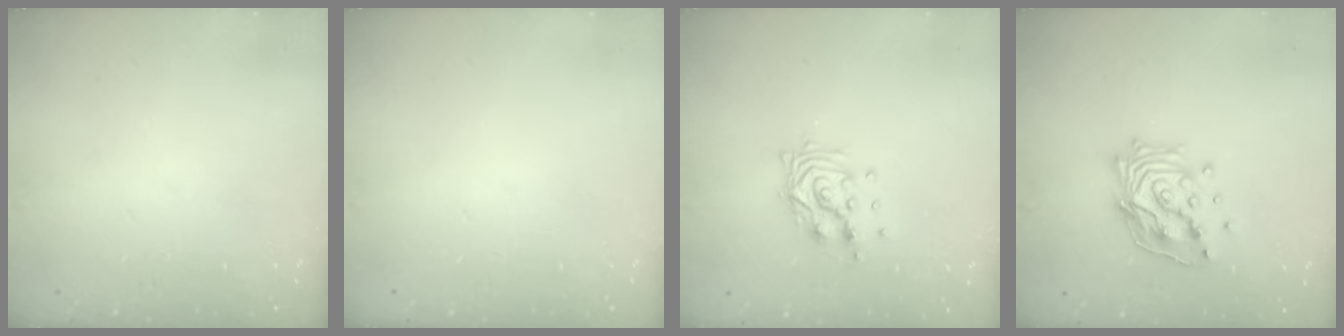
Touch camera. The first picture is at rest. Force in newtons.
{"total": 0.0}
{"total": 11.1, "press": 11.1, "slide": 0.9}
{"total": 15.4, "press": 15.2, "slide": 1.8}